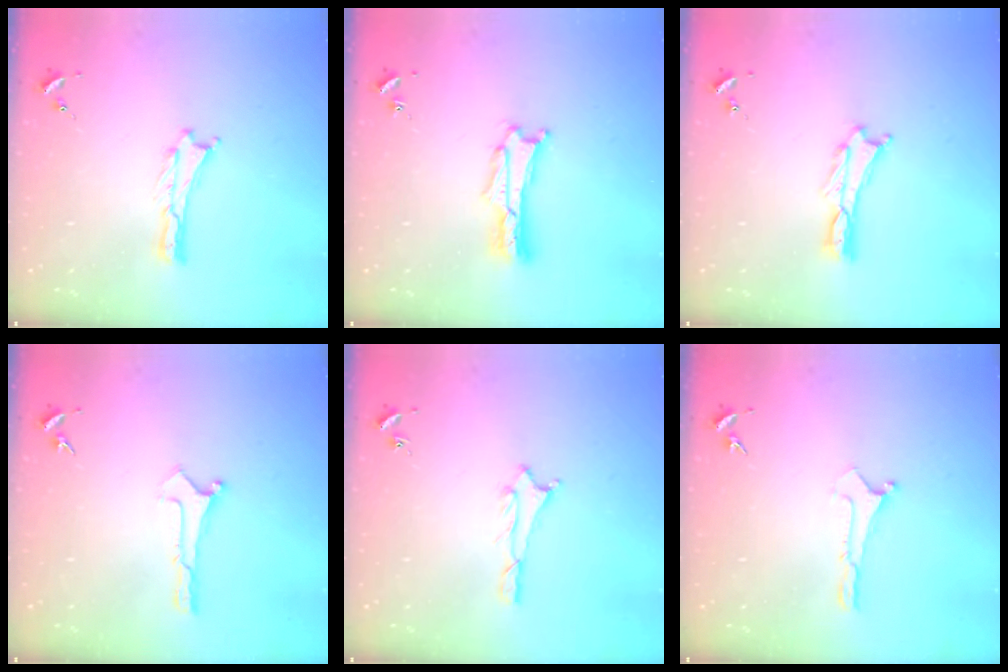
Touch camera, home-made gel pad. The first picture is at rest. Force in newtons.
{"total": 1.7, "press": 1.7, "slide": 0.3}
{"total": 0.0}
{"total": 0.0}
{"total": 1.1, "press": 1.1, "slide": 0.1}
{"total": 0.0}